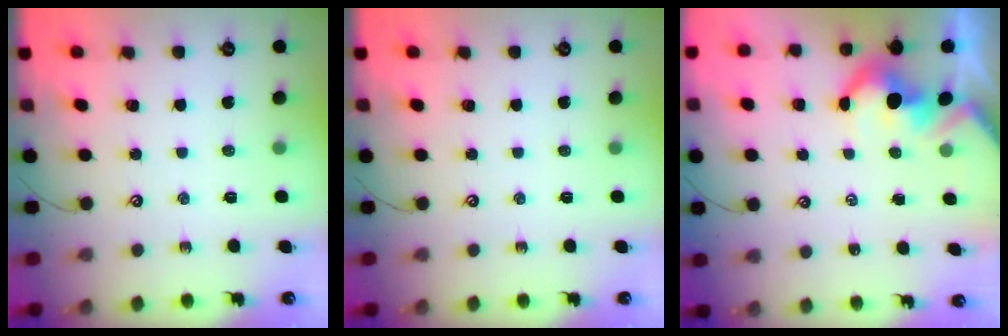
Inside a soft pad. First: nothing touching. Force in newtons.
{"total": 0.0}
{"total": 5.3, "press": 5.3, "slide": 0.9}